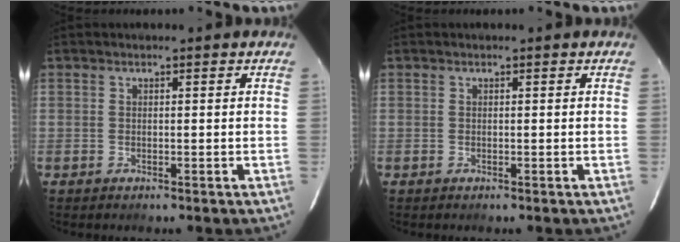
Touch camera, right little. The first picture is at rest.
{"total": 0.0}